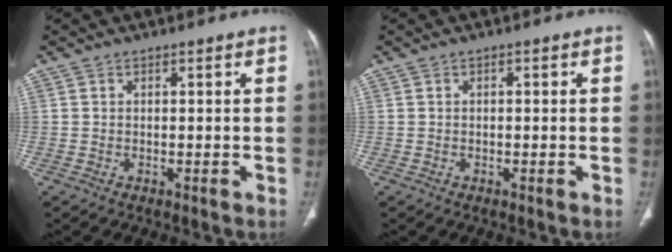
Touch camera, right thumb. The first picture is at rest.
{"total": 0.7, "force": [0.1, 0.3, 0.7], "torque": [-0.011, 0.002, 0.000]}